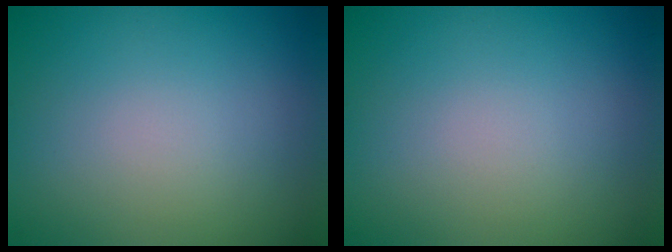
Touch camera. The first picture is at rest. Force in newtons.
{"total": 0.0}